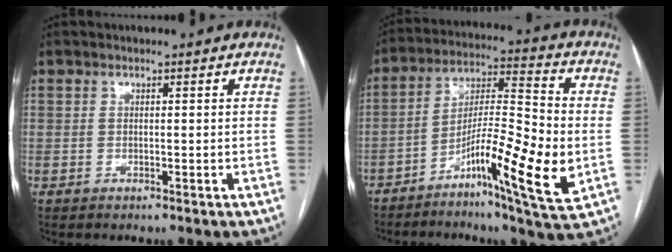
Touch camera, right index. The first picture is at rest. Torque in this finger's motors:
{"motor_torque": [1.12, -1.02, 0.46, 0.14]}